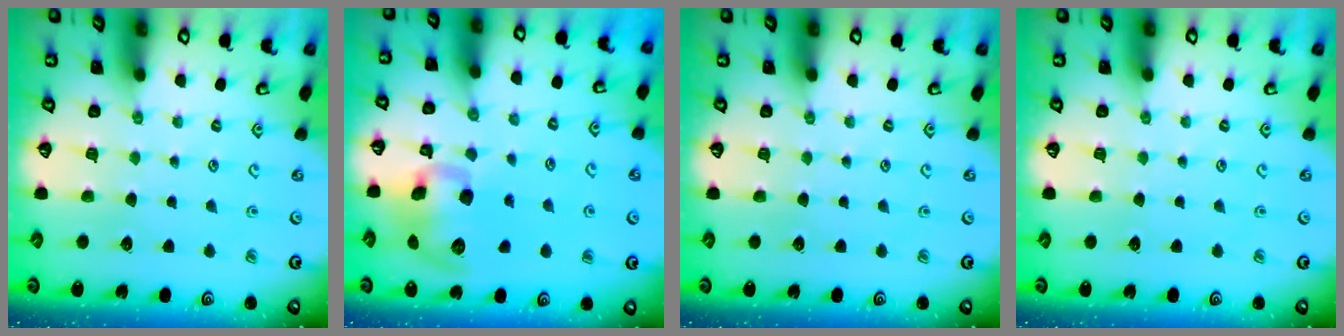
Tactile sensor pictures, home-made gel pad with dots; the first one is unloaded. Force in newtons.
{"total": 12.2, "press": 12.1, "slide": 1.9}
{"total": 0.0}
{"total": 0.0}